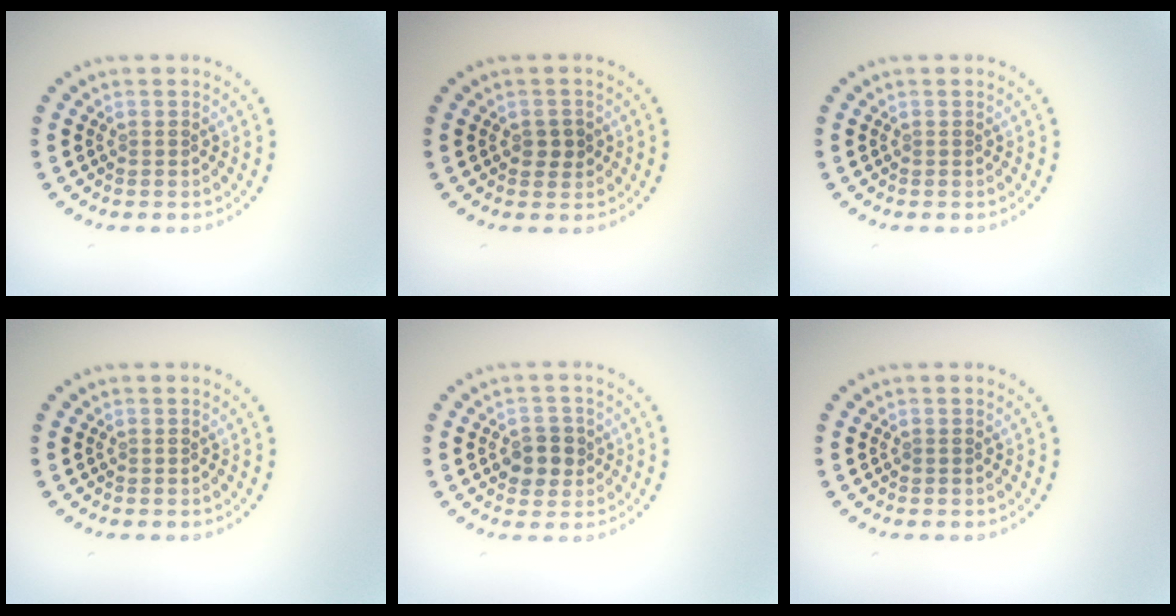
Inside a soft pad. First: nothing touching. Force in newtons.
{"total": 1.5, "press": 1.4, "slide": 0.2}
{"total": 0.0}
{"total": 0.0}
{"total": 2.8, "press": 2.7, "slide": 0.7}
{"total": 0.0}